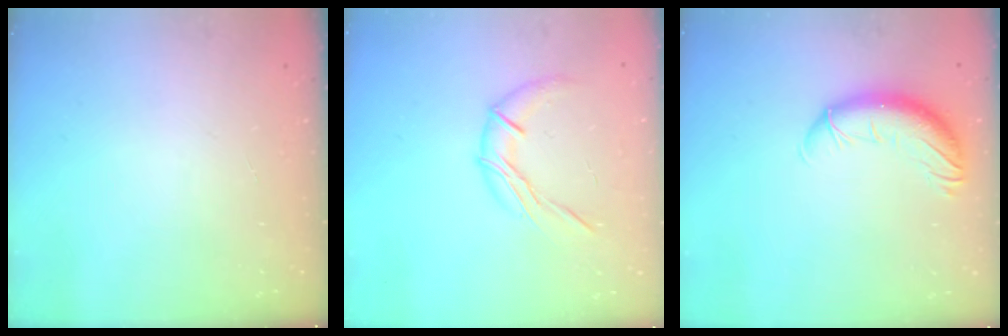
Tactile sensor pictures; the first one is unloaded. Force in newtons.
{"total": 9.5, "press": 9.5, "slide": 0.2}
{"total": 11.0, "press": 10.8, "slide": 1.9}